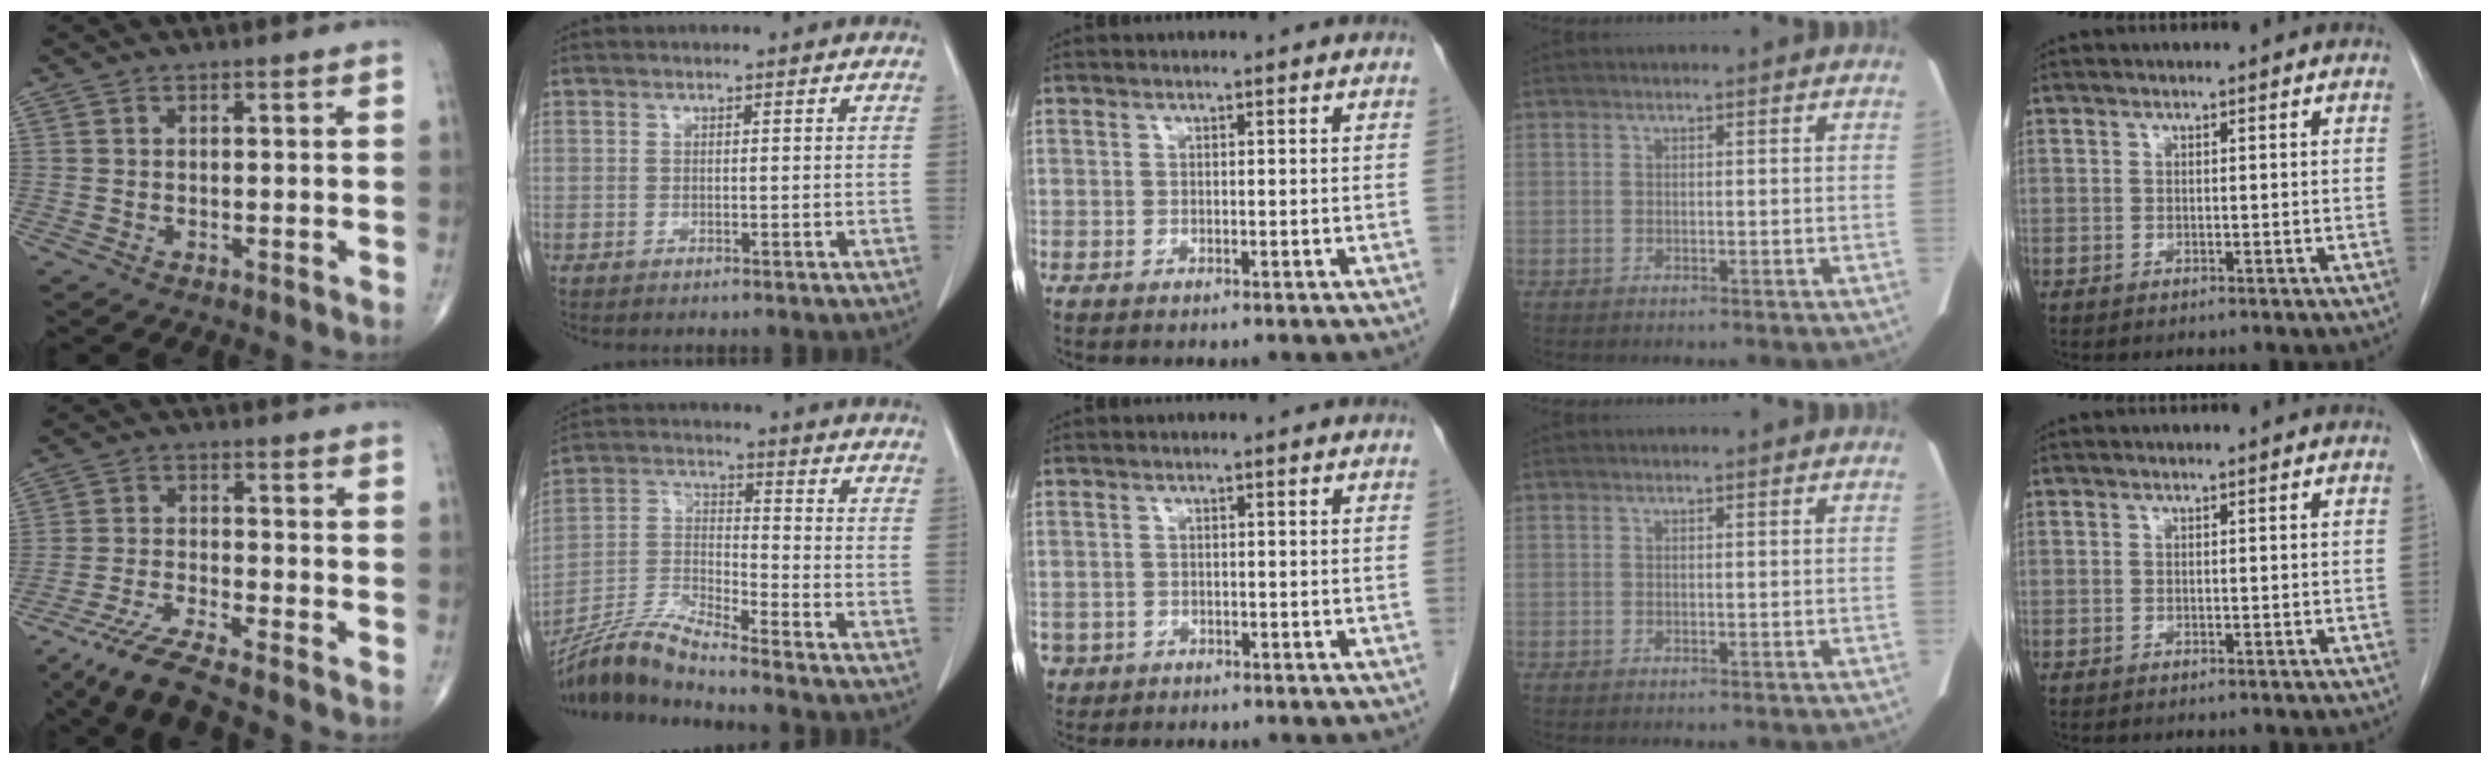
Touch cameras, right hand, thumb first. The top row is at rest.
{"thumb": {"total": 8.6, "force": [-7.1, 0.9, 4.9], "torque": [-0.111, 0.017, -0.135]}, "index": {"total": 10.0, "force": [-9.1, -1.3, 3.9], "torque": [-0.088, -0.009, -0.179]}, "middle": {"total": 2.7, "force": [-1.4, 2.2, 0.2], "torque": [-0.005, 0.004, -0.023]}}